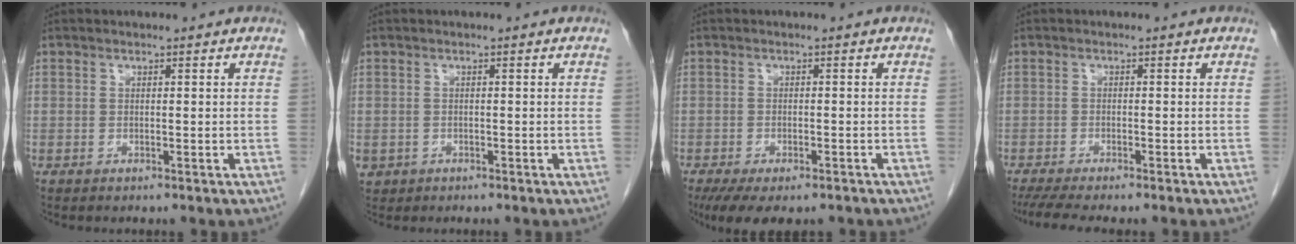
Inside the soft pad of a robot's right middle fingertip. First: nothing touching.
{"total": 2.2, "force": [-1.0, 1.9, 0.4], "torque": [-0.005, 0.001, -0.012]}
{"total": 9.2, "force": [-6.9, 3.5, 5.1], "torque": [-0.075, -0.009, -0.100]}
{"total": 6.4, "force": [-5.3, 0.3, 3.5], "torque": [-0.050, -0.013, -0.084]}